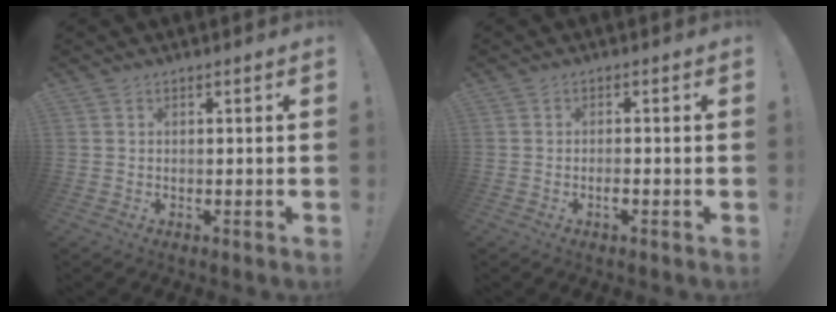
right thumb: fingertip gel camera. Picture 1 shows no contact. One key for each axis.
{"total": 1.6, "fx": -0.9, "fy": 0.1, "fz": 1.4, "tx": -0.032, "ty": -0.002, "tz": -0.014}